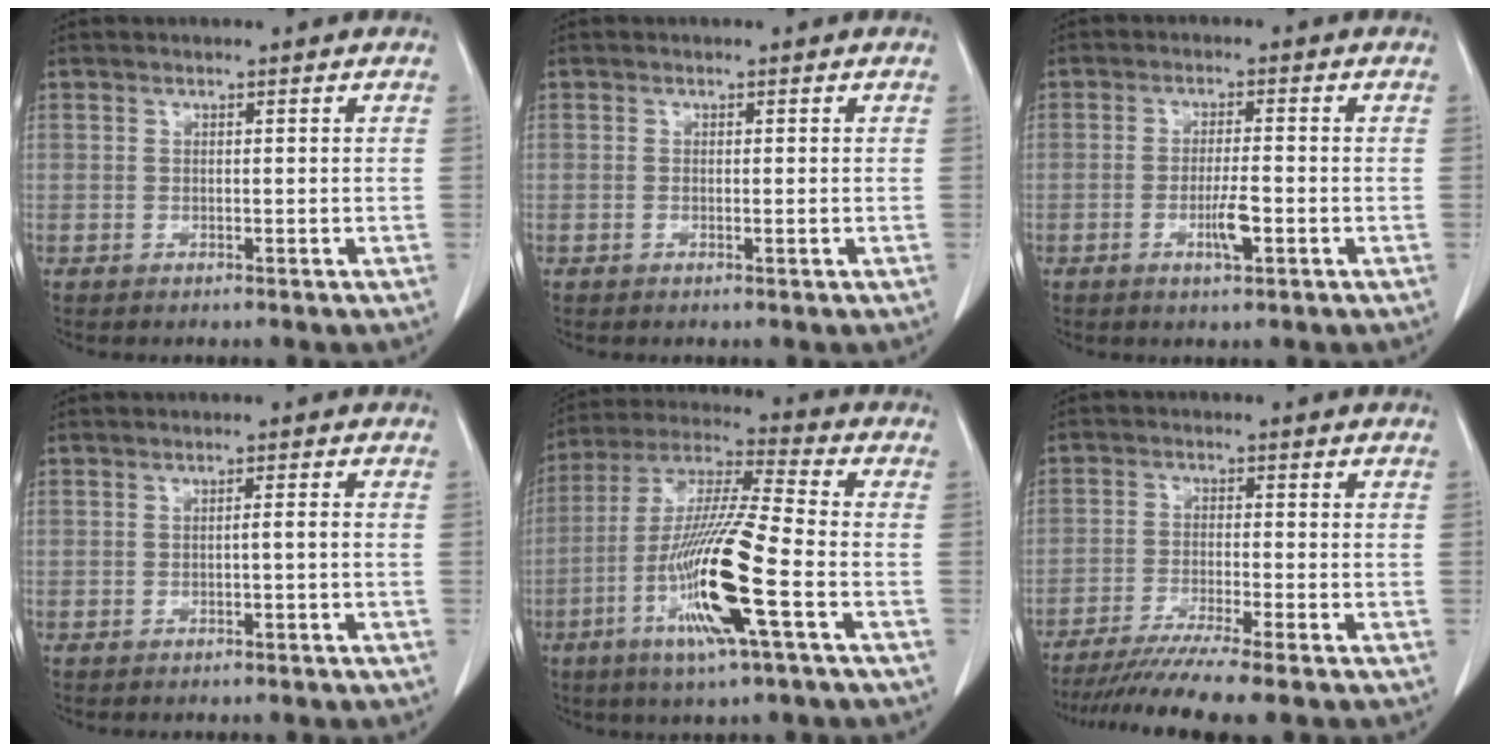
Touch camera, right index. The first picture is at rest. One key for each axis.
{"total": 0.5, "fx": -0.1, "fy": 0.0, "fz": 0.5, "tx": -0.008, "ty": 0.001, "tz": 0.001}
{"total": 4.0, "fx": -1.5, "fy": 0.4, "fz": 3.7, "tx": -0.067, "ty": -0.002, "tz": -0.024}
{"total": 1.1, "fx": -0.4, "fy": -0.1, "fz": 1.0, "tx": -0.016, "ty": 0.002, "tz": -0.004}
{"total": 16.4, "fx": -5.6, "fy": 0.2, "fz": 15.4, "tx": -0.309, "ty": -0.016, "tz": -0.109}
{"total": 9.1, "fx": -7.6, "fy": -1.4, "fz": 4.8, "tx": -0.068, "ty": -0.029, "tz": -0.124}